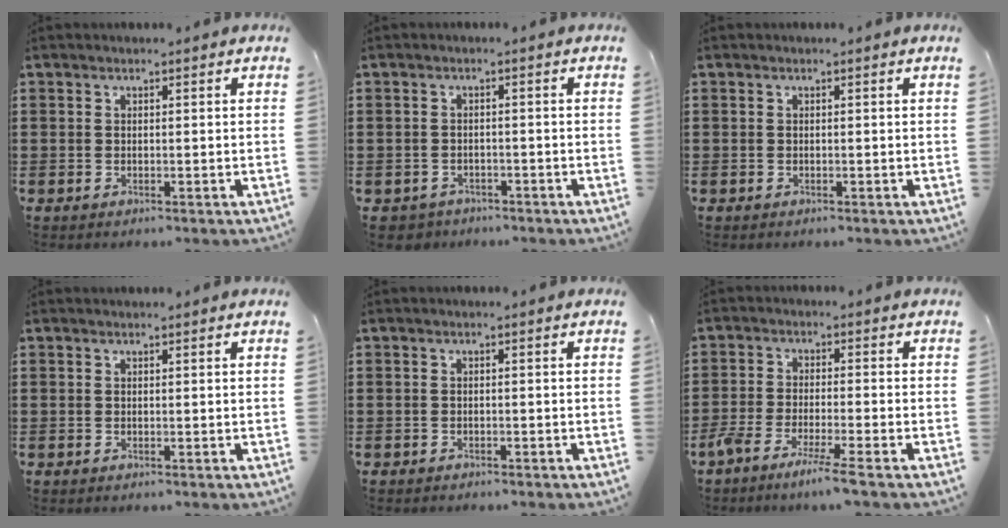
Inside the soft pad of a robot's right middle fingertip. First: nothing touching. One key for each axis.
{"total": 1.6, "fx": -1.5, "fy": 0.5, "fz": -0.2, "tx": -0.006, "ty": -0.002, "tz": -0.035}
{"total": 0.0}
{"total": 0.6, "fx": 0.6, "fy": 0.0, "fz": 0.0, "tx": -0.002, "ty": -0.003, "tz": 0.013}
{"total": 0.6, "fx": -0.6, "fy": 0.1, "fz": 0.0, "tx": -0.003, "ty": 0.000, "tz": -0.012}
{"total": 4.5, "fx": -3.5, "fy": -0.2, "fz": 2.8, "tx": -0.066, "ty": -0.016, "tz": -0.068}